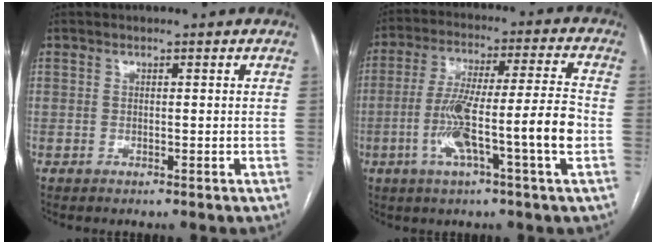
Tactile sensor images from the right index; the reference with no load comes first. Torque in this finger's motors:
{"motor_torque": [0.55, -0.11, 0.75, 0.21]}